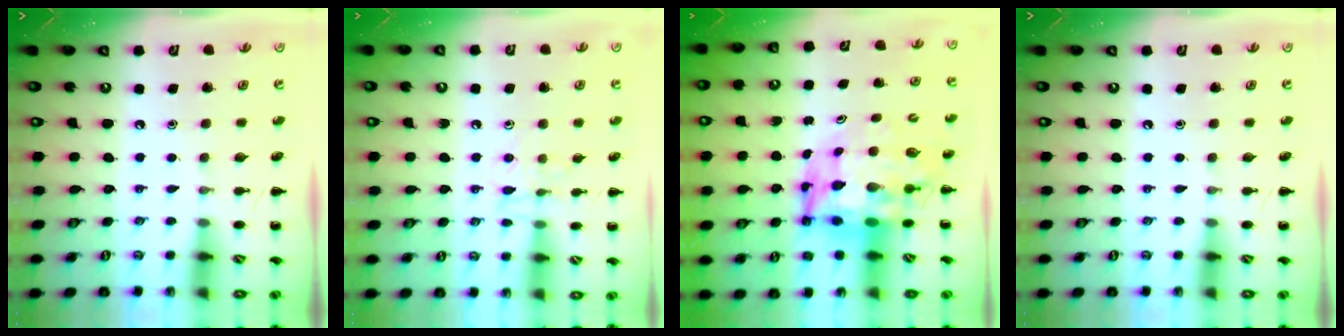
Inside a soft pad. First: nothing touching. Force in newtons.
{"total": 7.0, "press": 6.9, "slide": 1.1}
{"total": 8.6, "press": 8.1, "slide": 2.7}
{"total": 0.0}